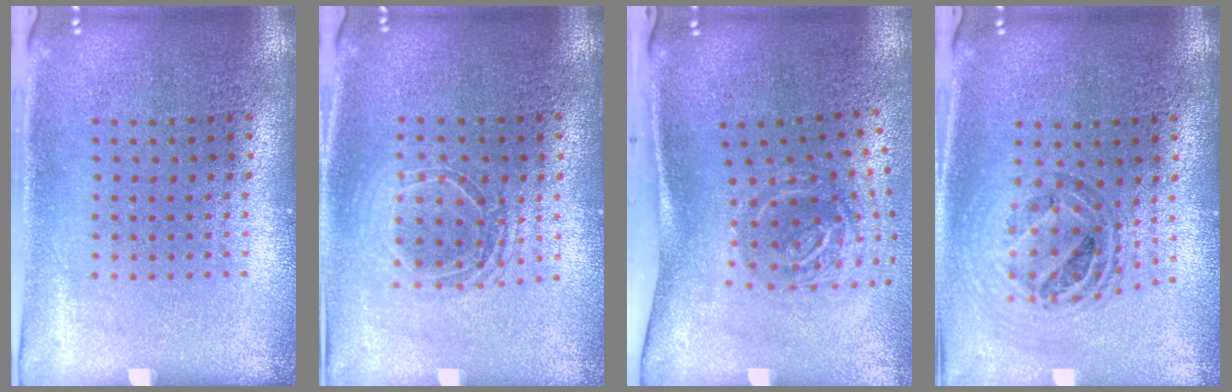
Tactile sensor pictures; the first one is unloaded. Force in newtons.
{"total": 1.5, "press": 1.3, "slide": 0.7}
{"total": 2.1, "press": 1.3, "slide": 1.6}
{"total": 0.9, "press": 0.9, "slide": 0.0}